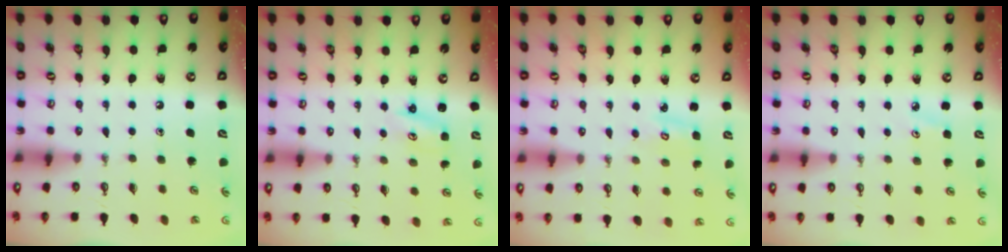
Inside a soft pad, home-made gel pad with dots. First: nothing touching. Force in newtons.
{"total": 1.8, "press": 1.8, "slide": 0.2}
{"total": 3.3, "press": 3.3, "slide": 0.3}
{"total": 2.9, "press": 2.9, "slide": 0.3}